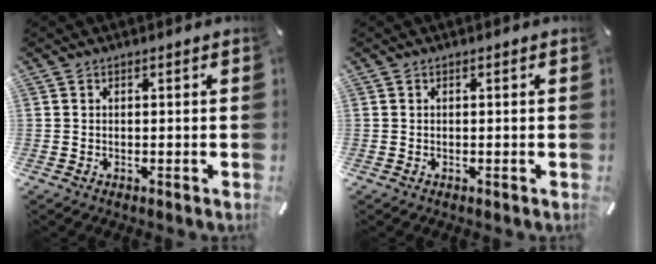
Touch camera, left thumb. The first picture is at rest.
{"total": 0.0}